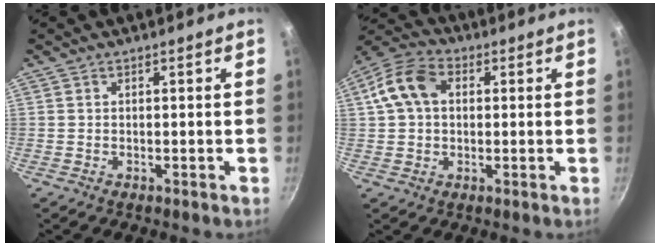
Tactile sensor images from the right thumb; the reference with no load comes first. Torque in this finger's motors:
{"motor_torque": [-0.55, 0.68, 0.27, -0.38, 0.17]}